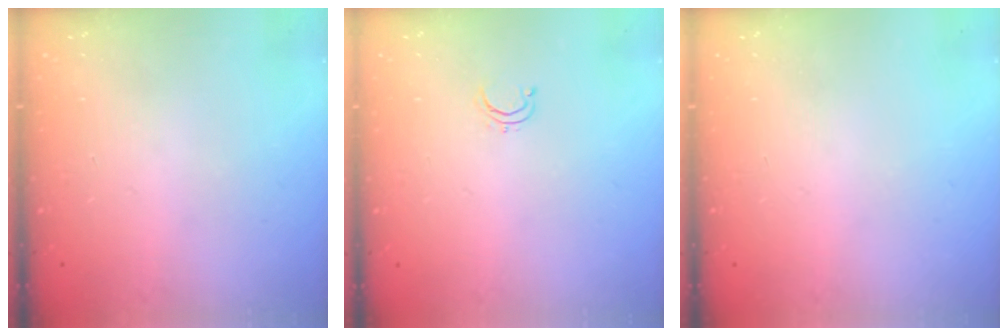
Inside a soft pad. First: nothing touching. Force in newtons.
{"total": 2.8, "press": 2.8, "slide": 0.2}
{"total": 0.0}